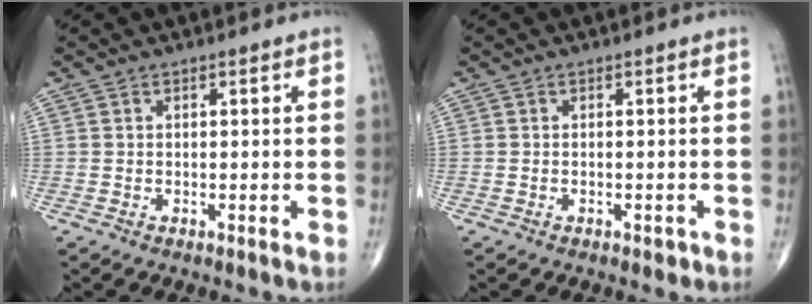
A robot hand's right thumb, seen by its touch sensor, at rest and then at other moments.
{"total": 1.0, "force": [-0.5, 0.6, 0.6], "torque": [-0.009, 0.004, -0.005]}